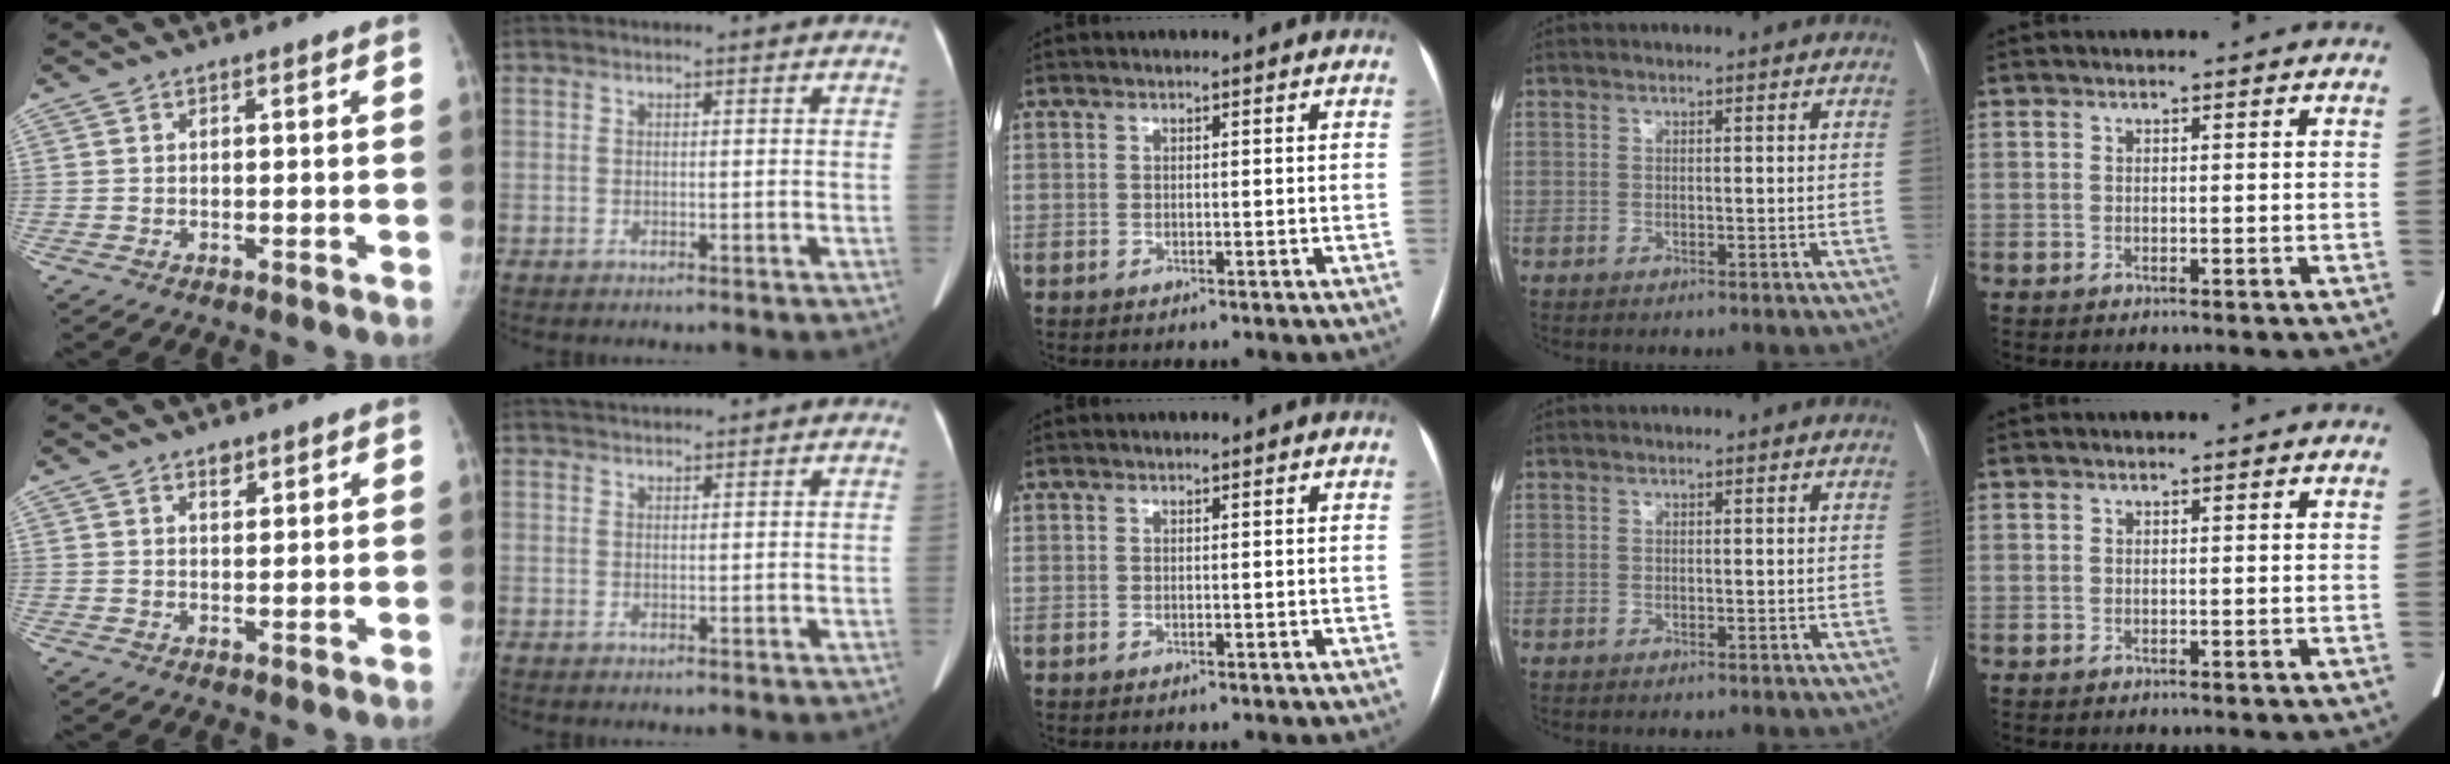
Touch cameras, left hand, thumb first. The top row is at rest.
{"thumb": {"total": 2.1, "force": [1.4, 1.1, 1.0], "torque": [-0.005, -0.008, 0.022]}, "index": {"total": 2.3, "force": [2.3, 0.1, 0.3], "torque": [-0.007, 0.026, 0.044]}}